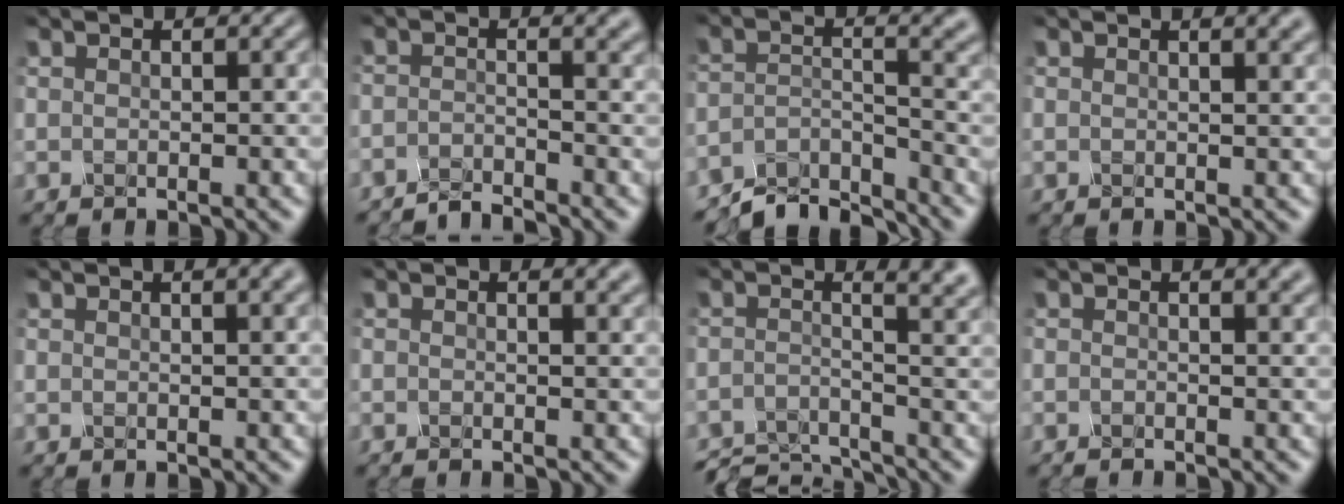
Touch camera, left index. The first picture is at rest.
{"total": 2.7, "force": [-2.4, 0.5, 1.0], "torque": [-0.003, -0.003, -0.058]}
{"total": 5.5, "force": [-5.2, 1.0, 1.3], "torque": [-0.016, -0.006, -0.102]}
{"total": 4.5, "force": [2.5, 2.1, 3.0], "torque": [-0.002, 0.029, -0.001]}
{"total": 4.8, "force": [2.5, 2.2, 3.4], "torque": [-0.011, 0.028, 0.001]}
{"total": 2.2, "force": [0.3, 1.1, 1.9], "torque": [0.006, 0.004, -0.009]}
{"total": 6.3, "force": [-4.7, 1.9, 3.7], "torque": [-0.035, -0.010, -0.086]}
{"total": 2.9, "force": [0.0, 1.5, 2.5], "torque": [0.005, 0.015, -0.018]}